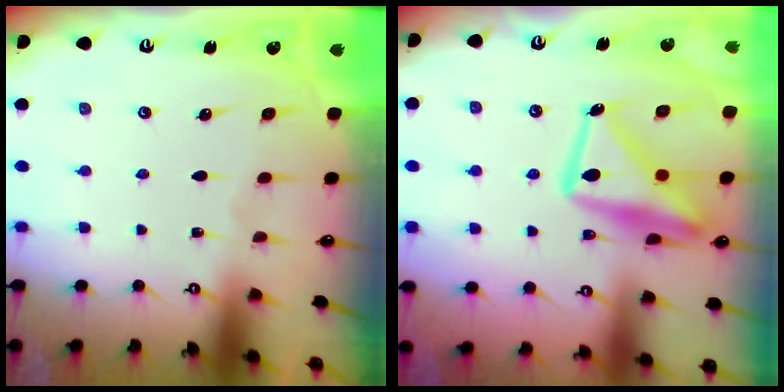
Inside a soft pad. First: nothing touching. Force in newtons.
{"total": 17.9, "press": 17.8, "slide": 1.7}